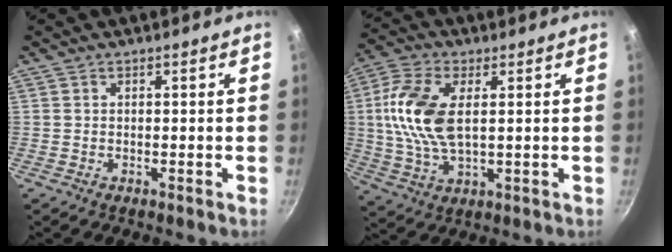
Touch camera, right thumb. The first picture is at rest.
{"total": 13.4, "force": [2.1, 6.9, 11.3], "torque": [-0.227, 0.005, 0.037]}